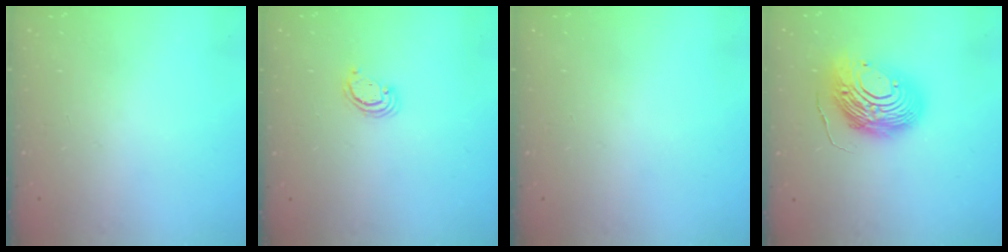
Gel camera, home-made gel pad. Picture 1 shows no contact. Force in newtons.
{"total": 2.6, "press": 2.5, "slide": 0.3}
{"total": 0.0}
{"total": 14.5, "press": 14.4, "slide": 1.5}